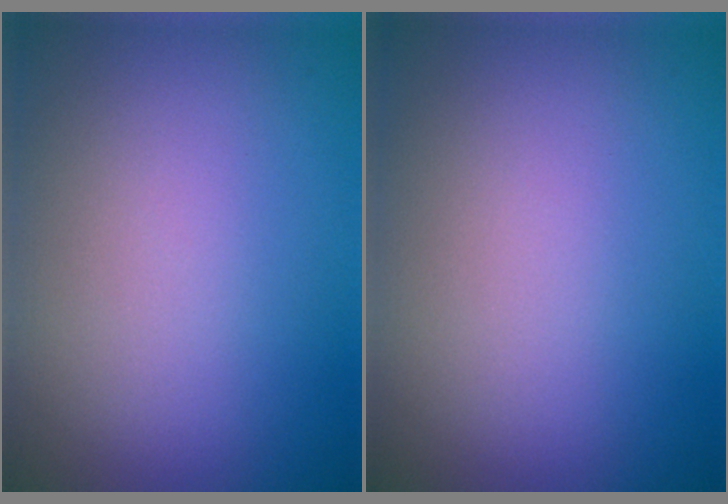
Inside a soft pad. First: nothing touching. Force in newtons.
{"total": 0.0}